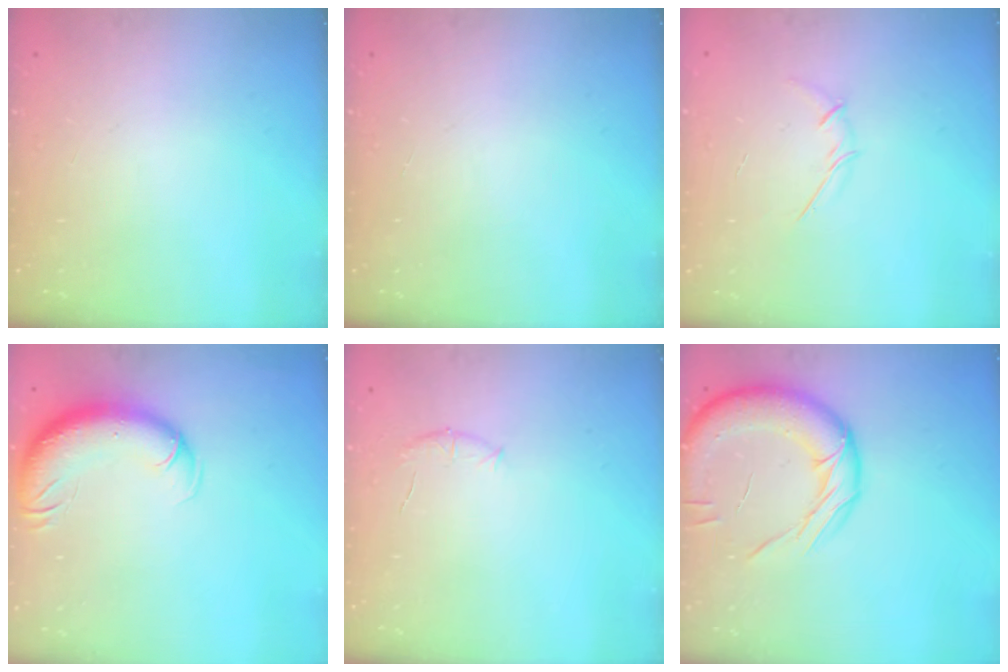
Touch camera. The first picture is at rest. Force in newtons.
{"total": 0.0}
{"total": 3.5, "press": 3.4, "slide": 0.9}
{"total": 11.7, "press": 11.2, "slide": 3.2}
{"total": 6.7, "press": 6.5, "slide": 1.9}
{"total": 16.3, "press": 16.1, "slide": 2.0}